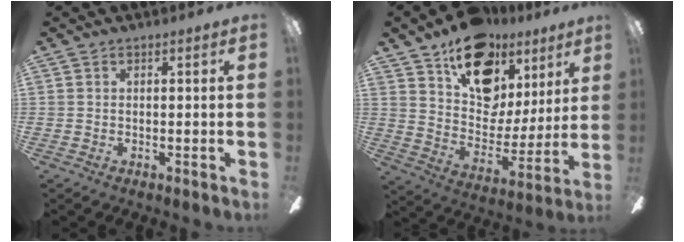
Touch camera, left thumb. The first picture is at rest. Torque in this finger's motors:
{"motor_torque": [0.48, 0.87, 1.59, -1.18, 0.12]}